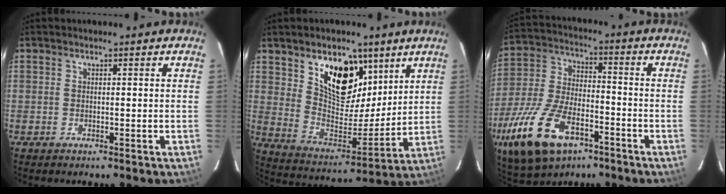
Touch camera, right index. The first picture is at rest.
{"total": 16.3, "force": [9.0, 9.1, 10.1], "torque": [-0.171, 0.000, 0.166]}
{"total": 21.1, "force": [-11.1, 10.7, 14.5], "torque": [-0.324, -0.026, -0.195]}